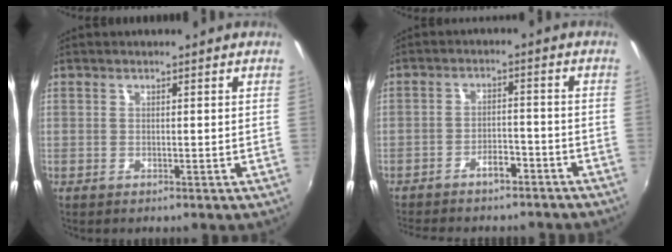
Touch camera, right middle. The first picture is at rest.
{"total": 7.7, "force": [-6.6, 2.6, 3.1], "torque": [-0.073, 0.009, -0.092]}